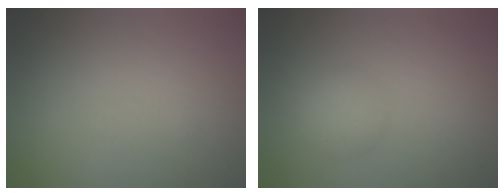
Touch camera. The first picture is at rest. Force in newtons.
{"total": 2.5, "press": 2.5, "slide": 0.1}